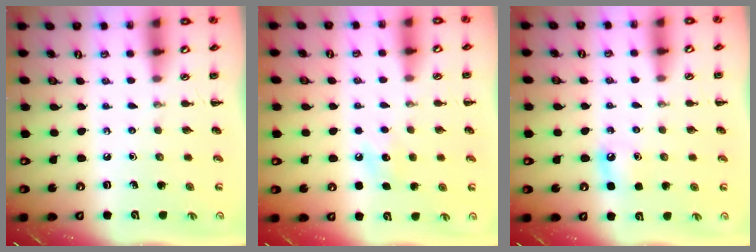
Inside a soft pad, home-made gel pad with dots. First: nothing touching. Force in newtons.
{"total": 6.6, "press": 6.4, "slide": 1.6}
{"total": 3.8, "press": 3.6, "slide": 1.4}